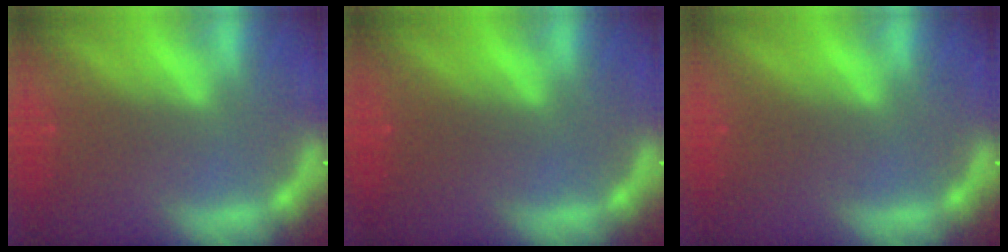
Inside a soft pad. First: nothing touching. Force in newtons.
{"total": 0.0}
{"total": 0.0}